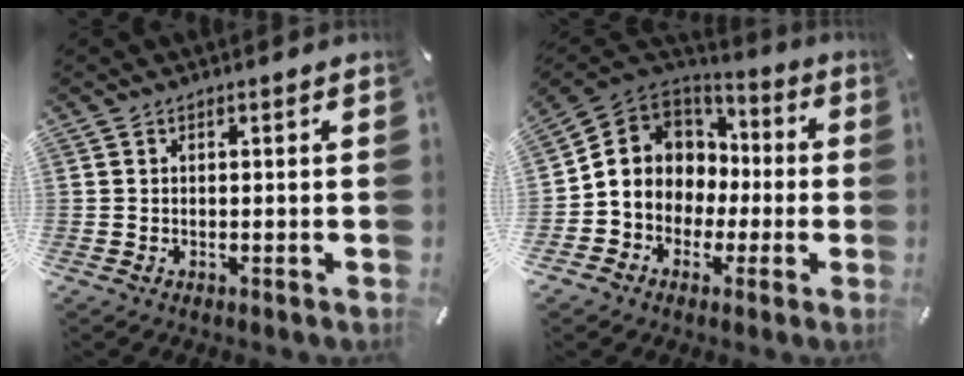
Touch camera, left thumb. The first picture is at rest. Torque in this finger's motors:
{"motor_torque": [1.58, 3.43, 1.15, 0.78, 0.18]}